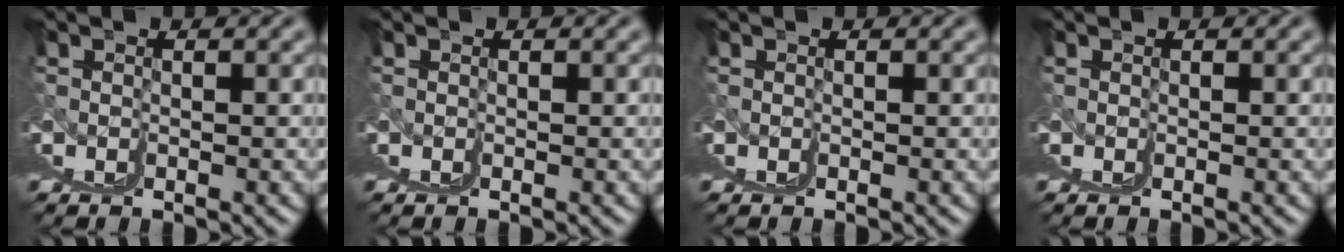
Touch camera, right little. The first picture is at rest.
{"total": 0.0}
{"total": 0.0}
{"total": 0.0}